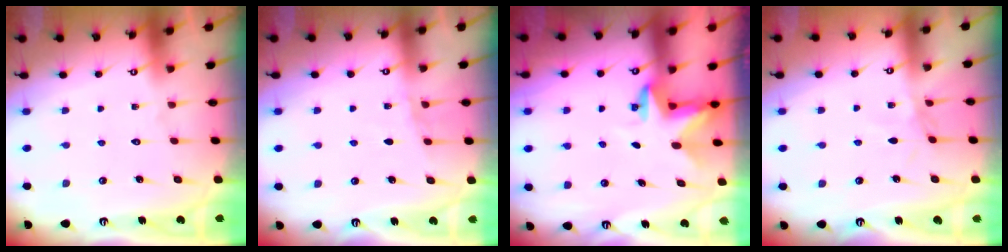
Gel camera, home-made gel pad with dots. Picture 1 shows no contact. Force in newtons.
{"total": 3.8, "press": 3.6, "slide": 1.1}
{"total": 2.9, "press": 2.9, "slide": 0.1}
{"total": 1.7, "press": 1.7, "slide": 0.5}